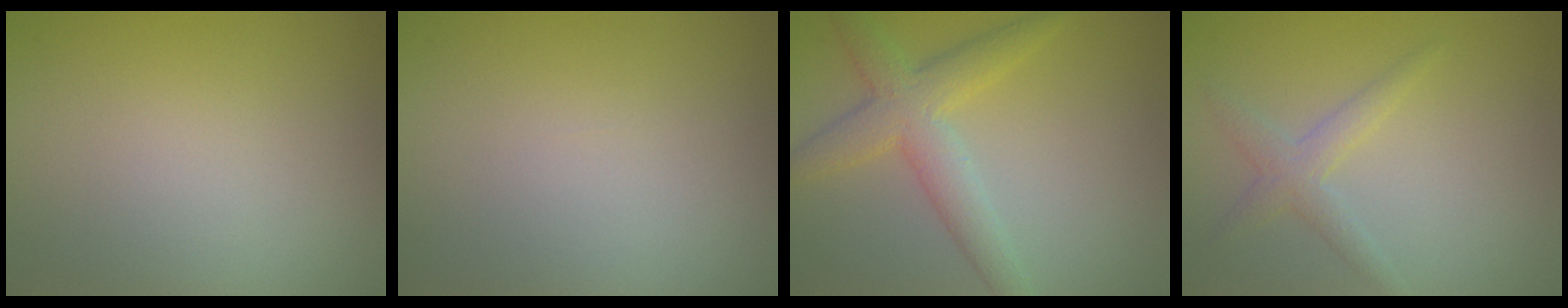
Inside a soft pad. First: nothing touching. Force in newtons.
{"total": 0.0}
{"total": 4.4, "press": 4.4, "slide": 0.1}
{"total": 2.1, "press": 2.1, "slide": 0.1}